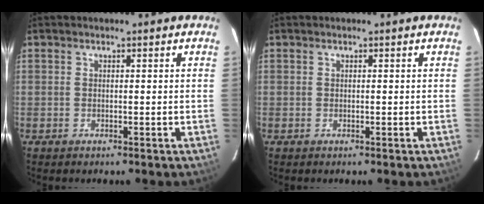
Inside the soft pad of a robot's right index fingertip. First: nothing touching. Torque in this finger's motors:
{"motor_torque": [0.05, -0.07, 0.01, -0.01]}